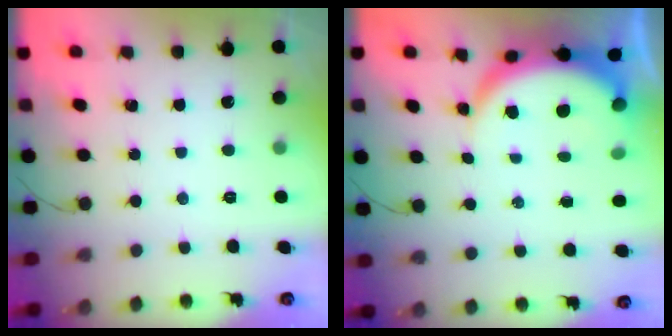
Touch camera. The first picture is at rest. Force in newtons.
{"total": 7.4, "press": 7.3, "slide": 1.0}